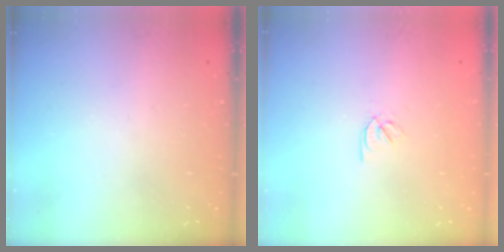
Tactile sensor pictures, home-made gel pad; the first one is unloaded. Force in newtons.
{"total": 2.5, "press": 2.4, "slide": 0.7}